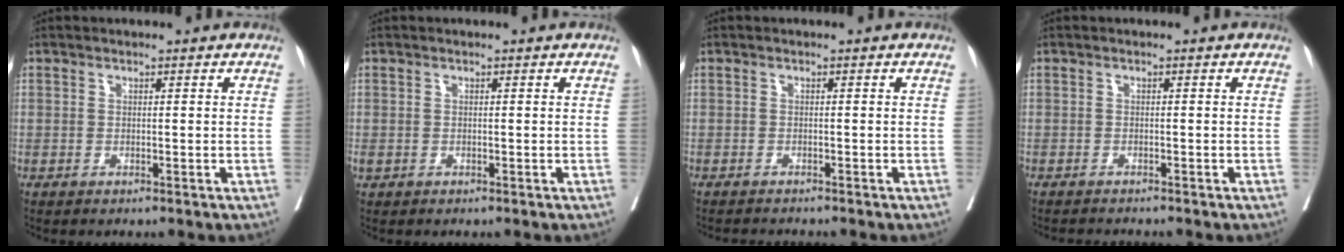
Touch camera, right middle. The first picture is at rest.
{"total": 0.7, "force": [-0.2, 0.6, 0.3], "torque": [-0.009, 0.002, 0.001]}
{"total": 1.9, "force": [-1.9, 0.0, 0.3], "torque": [-0.005, -0.006, -0.029]}
{"total": 2.0, "force": [-2.0, 0.0, 0.3], "torque": [-0.005, -0.006, -0.030]}